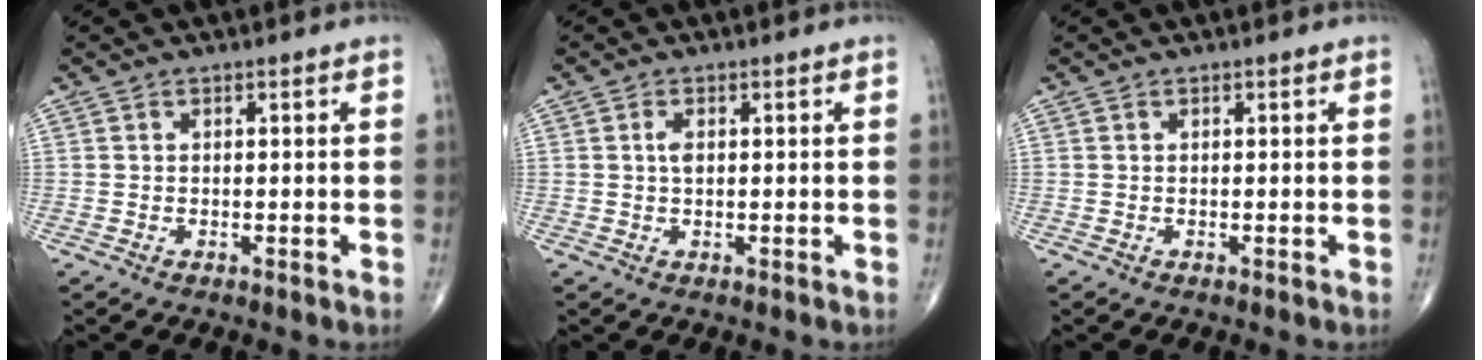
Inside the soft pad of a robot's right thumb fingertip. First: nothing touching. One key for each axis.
{"total": 1.6, "fx": 0.2, "fy": 0.8, "fz": 1.4, "tx": -0.025, "ty": 0.002, "tz": 0.003}
{"total": 0.0}